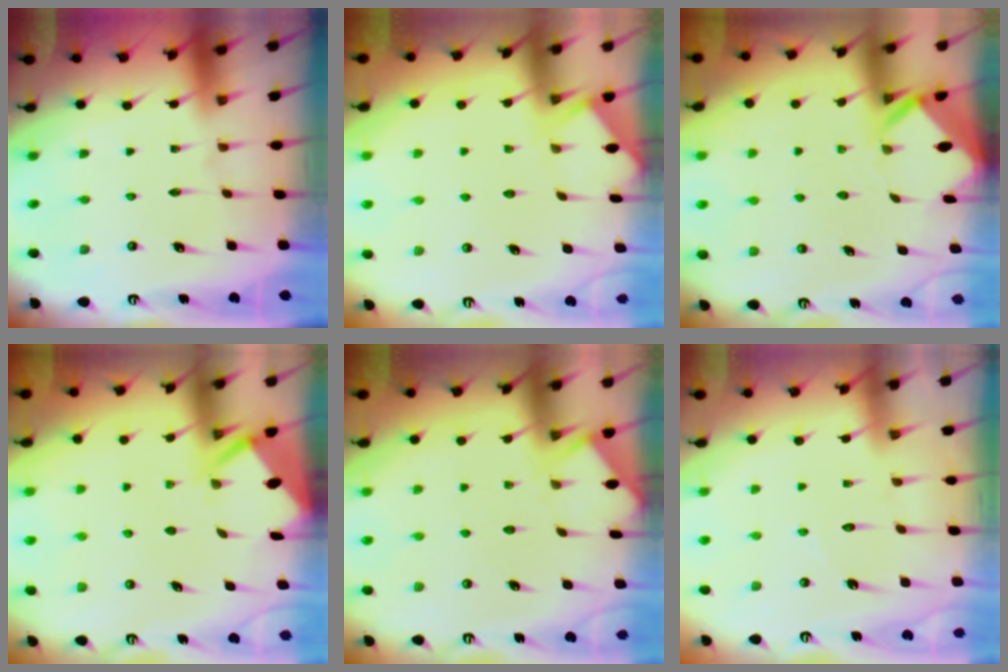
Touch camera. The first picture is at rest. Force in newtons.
{"total": 3.4, "press": 3.4, "slide": 0.4}
{"total": 2.8, "press": 2.8, "slide": 0.2}
{"total": 2.6, "press": 2.6, "slide": 0.4}
{"total": 3.4, "press": 3.4, "slide": 0.4}
{"total": 5.7, "press": 5.7, "slide": 0.6}